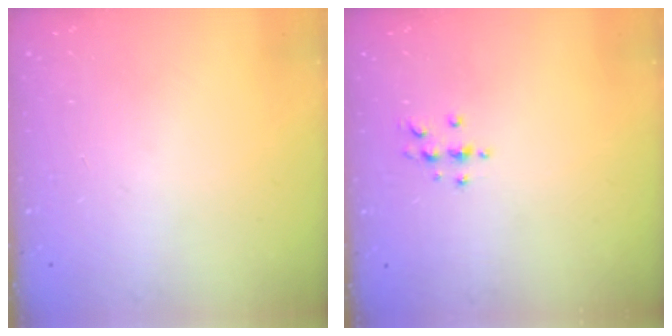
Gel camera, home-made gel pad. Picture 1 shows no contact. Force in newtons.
{"total": 3.3, "press": 3.3, "slide": 0.4}